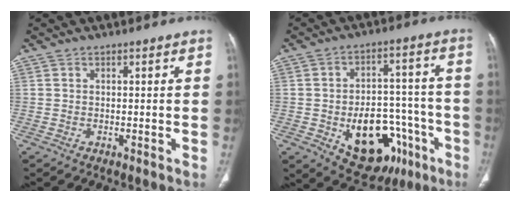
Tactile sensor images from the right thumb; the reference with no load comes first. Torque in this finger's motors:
{"motor_torque": [3.61, 1.40, 1.15, -0.92, 0.12]}